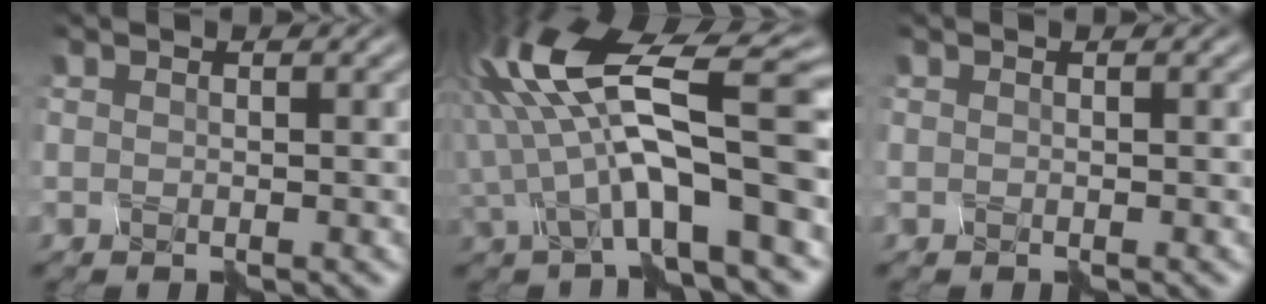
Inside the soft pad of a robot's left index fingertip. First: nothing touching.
{"total": 12.3, "force": [-0.7, 3.6, 11.7], "torque": [-0.204, 0.036, -0.017]}
{"total": 0.0}